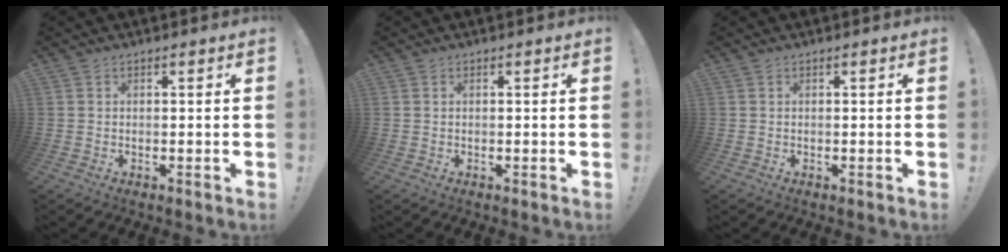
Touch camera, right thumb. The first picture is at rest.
{"total": 0.0}
{"total": 0.0}